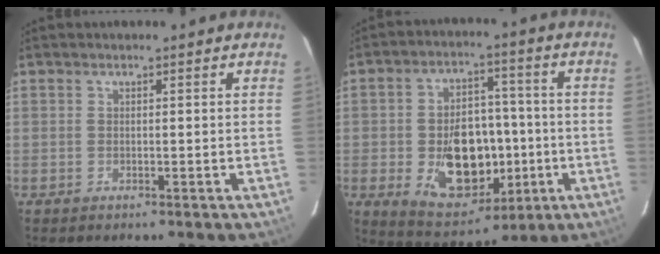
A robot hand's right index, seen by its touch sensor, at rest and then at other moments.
{"total": 15.3, "force": [-3.0, 10.4, 10.9], "torque": [-0.205, 0.014, -0.021]}